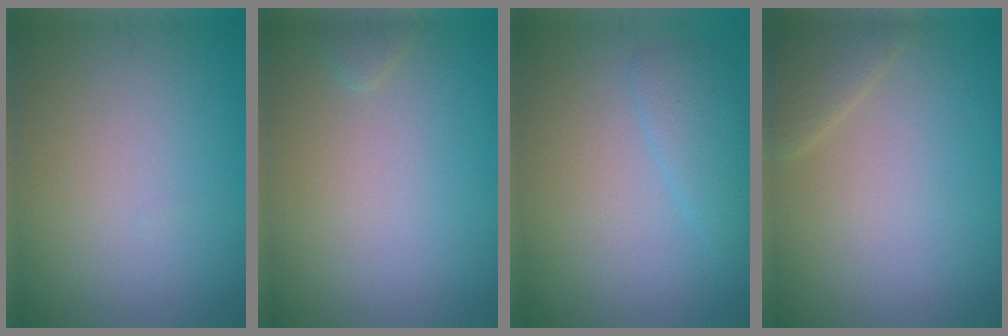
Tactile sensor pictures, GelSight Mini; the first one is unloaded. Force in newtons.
{"total": 0.8, "press": 0.8, "slide": 0.1}
{"total": 2.3, "press": 2.3, "slide": 0.0}
{"total": 2.0, "press": 2.0, "slide": 0.2}